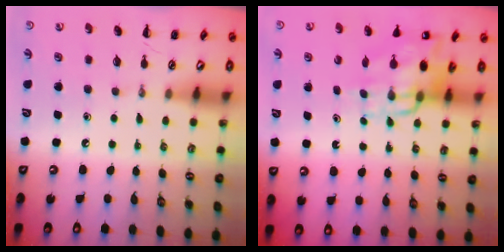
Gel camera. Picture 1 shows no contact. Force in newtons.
{"total": 11.3, "press": 10.8, "slide": 3.4}